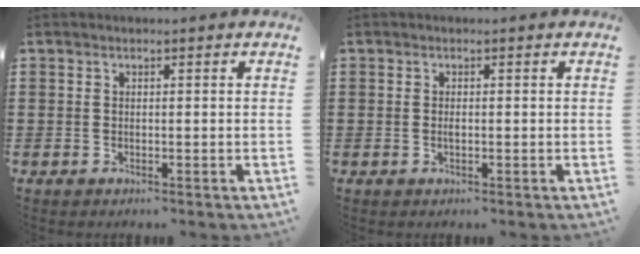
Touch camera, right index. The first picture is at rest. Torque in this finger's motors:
{"motor_torque": [1.16, 0.97, 0.03, 0.01]}